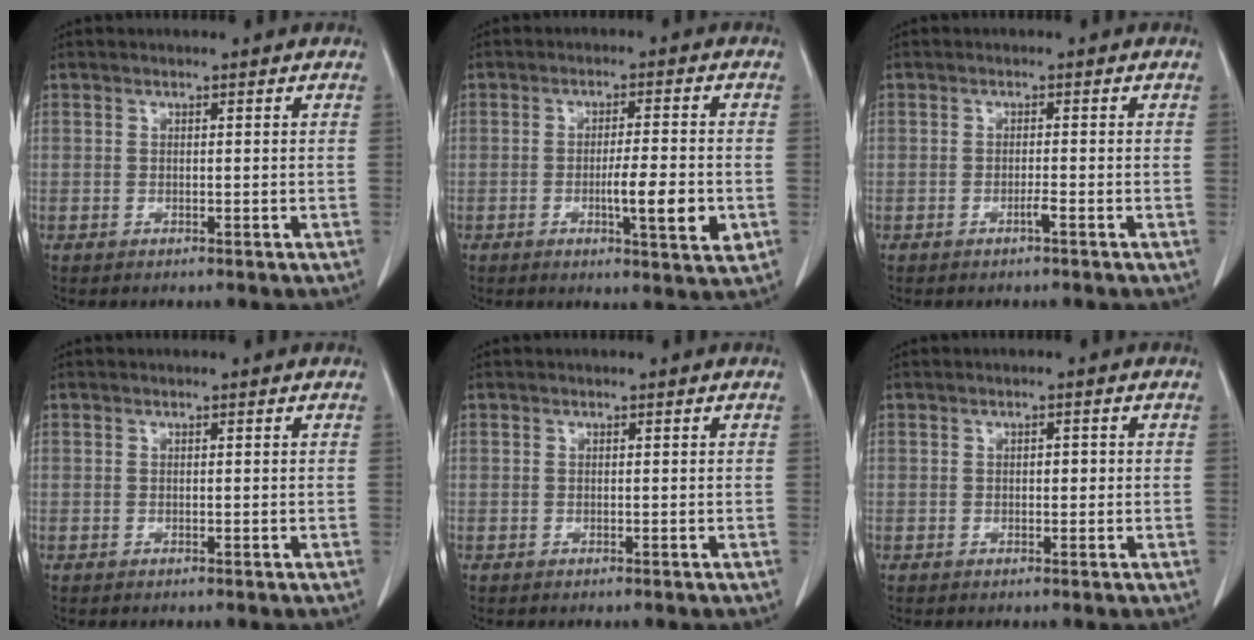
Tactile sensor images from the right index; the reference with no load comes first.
{"total": 7.7, "force": [-2.0, 0.8, 7.4], "torque": [-0.111, -0.010, -0.030]}
{"total": 1.1, "force": [-0.7, -0.2, 0.8], "torque": [-0.016, 0.000, -0.012]}
{"total": 0.0}
{"total": 0.0}
{"total": 1.2, "force": [0.0, 0.6, 1.0], "torque": [-0.013, 0.003, 0.000]}